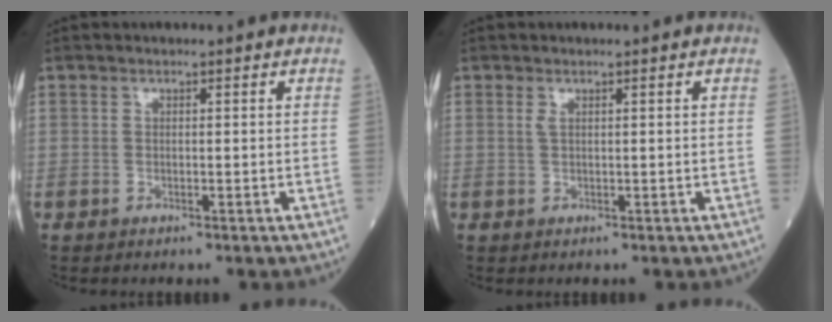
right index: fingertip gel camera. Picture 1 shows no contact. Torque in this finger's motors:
{"motor_torque": [0.20, -0.04, 0.11, 0.03]}